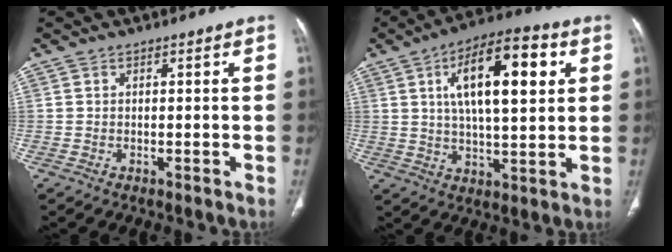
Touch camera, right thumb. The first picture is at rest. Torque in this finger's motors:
{"motor_torque": [0.63, 4.37, 2.09, 0.51, 0.27]}